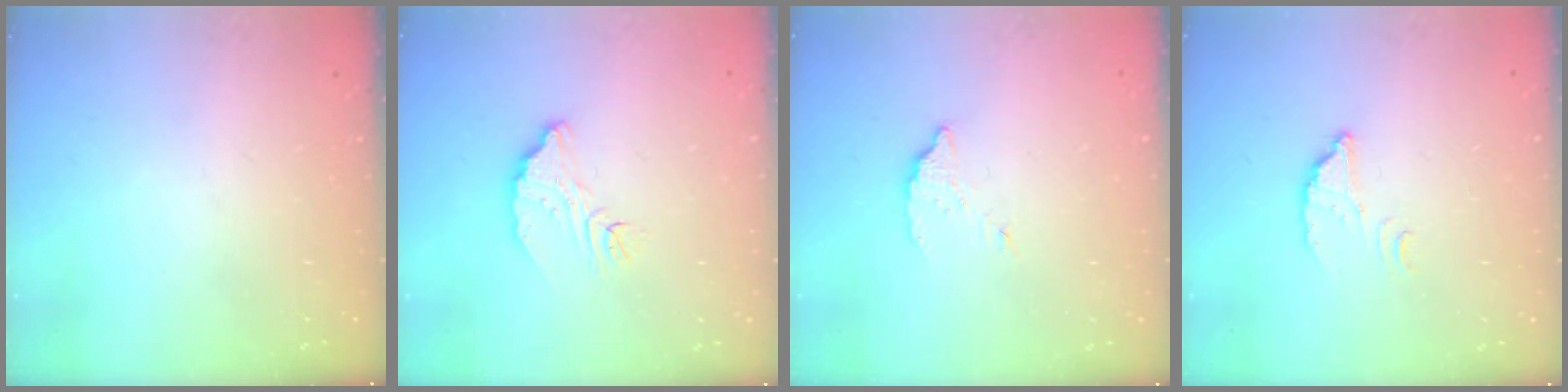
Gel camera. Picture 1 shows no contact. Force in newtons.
{"total": 8.0, "press": 8.0, "slide": 0.7}
{"total": 2.9, "press": 2.9, "slide": 0.2}
{"total": 2.8, "press": 2.8, "slide": 0.2}